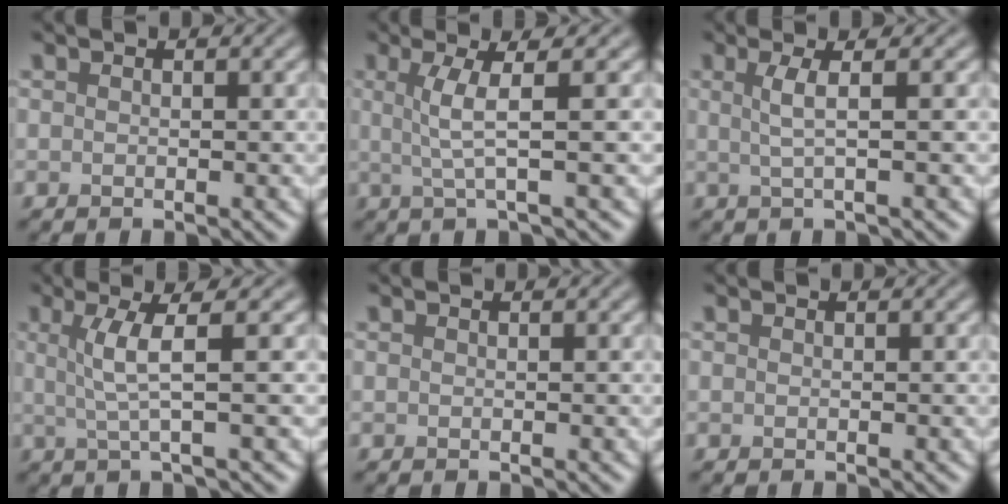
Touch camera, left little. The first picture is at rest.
{"total": 3.4, "force": [0.5, 0.6, 3.3], "torque": [-0.064, 0.001, 0.011]}
{"total": 2.5, "force": [0.4, 0.6, 2.4], "torque": [-0.044, 0.000, 0.004]}
{"total": 3.7, "force": [0.7, 0.6, 3.6], "torque": [-0.067, 0.002, 0.016]}
{"total": 0.0}
{"total": 0.0}